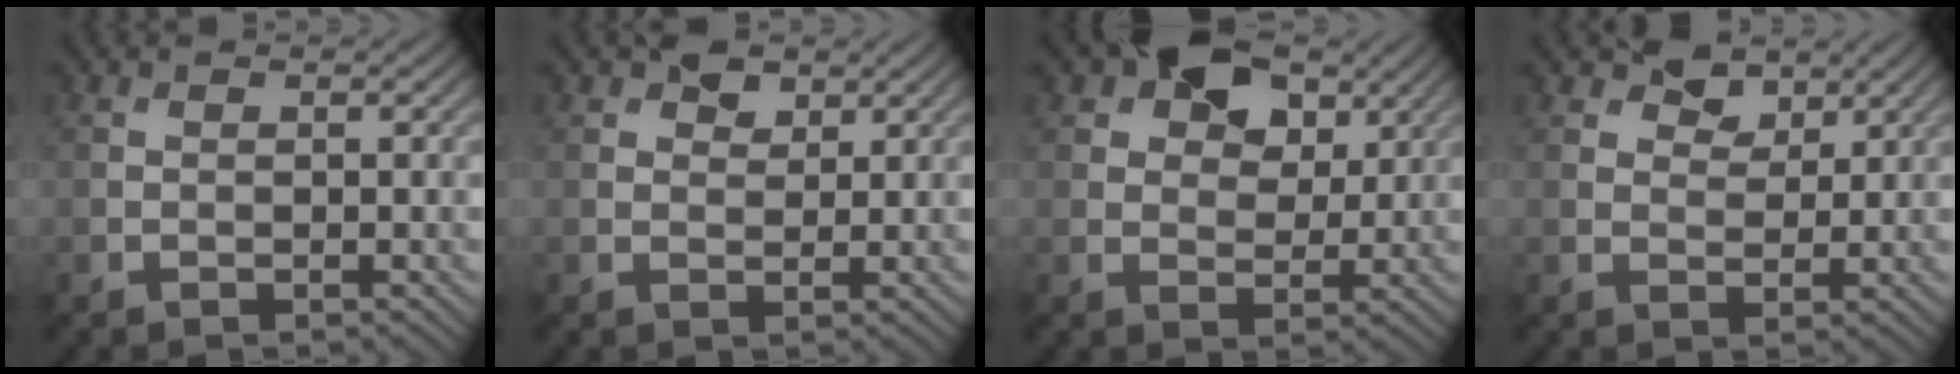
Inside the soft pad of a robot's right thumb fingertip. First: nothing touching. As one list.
[{"total": 2.8, "force": [1.8, 1.7, 1.3], "torque": [-0.020, -0.001, 0.031]}, {"total": 8.9, "force": [4.7, 5.5, 5.1], "torque": [-0.094, 0.007, 0.071]}, {"total": 3.8, "force": [2.6, 2.2, 1.6], "torque": [-0.030, 0.001, 0.046]}]